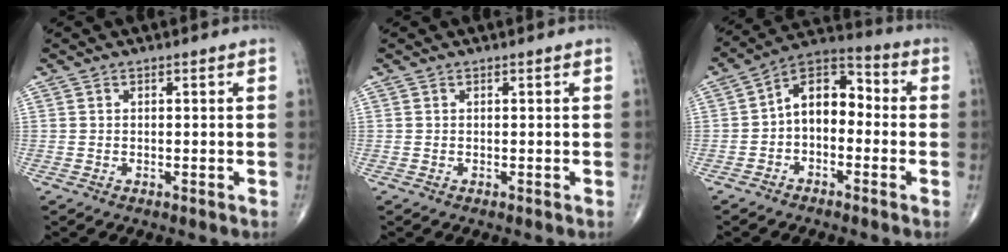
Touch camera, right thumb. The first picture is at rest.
{"total": 0.0}
{"total": 10.2, "force": [-1.0, 6.7, 7.6], "torque": [-0.092, 0.043, -0.038]}